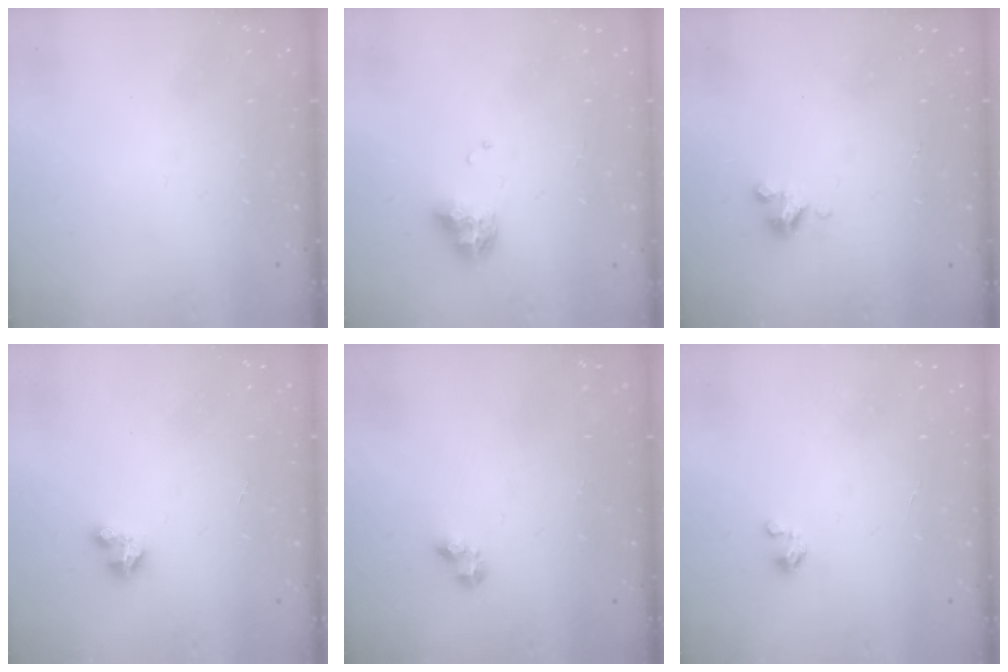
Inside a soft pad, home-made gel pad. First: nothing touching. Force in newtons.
{"total": 9.6, "press": 9.5, "slide": 0.9}
{"total": 3.7, "press": 3.7, "slide": 0.3}
{"total": 2.0, "press": 2.0, "slide": 0.2}
{"total": 4.1, "press": 4.1, "slide": 0.4}
{"total": 0.0}